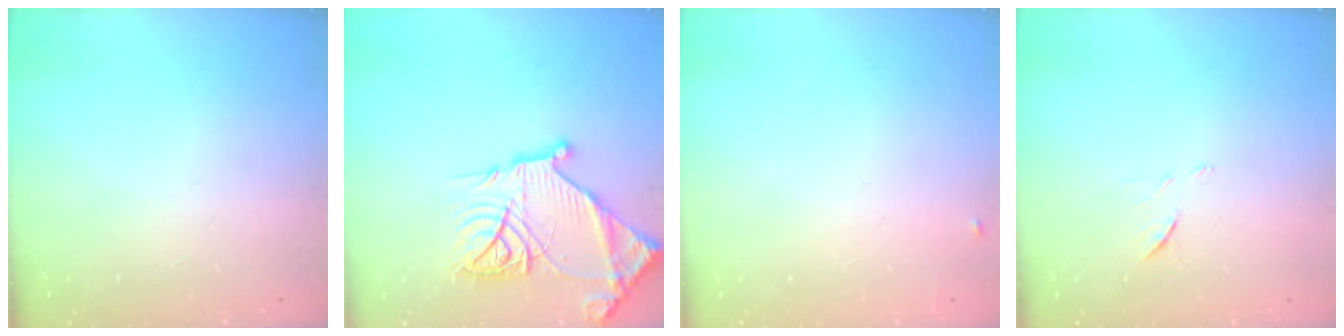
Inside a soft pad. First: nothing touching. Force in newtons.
{"total": 22.8, "press": 22.6, "slide": 2.3}
{"total": 3.9, "press": 3.9, "slide": 0.5}
{"total": 5.8, "press": 5.7, "slide": 1.3}